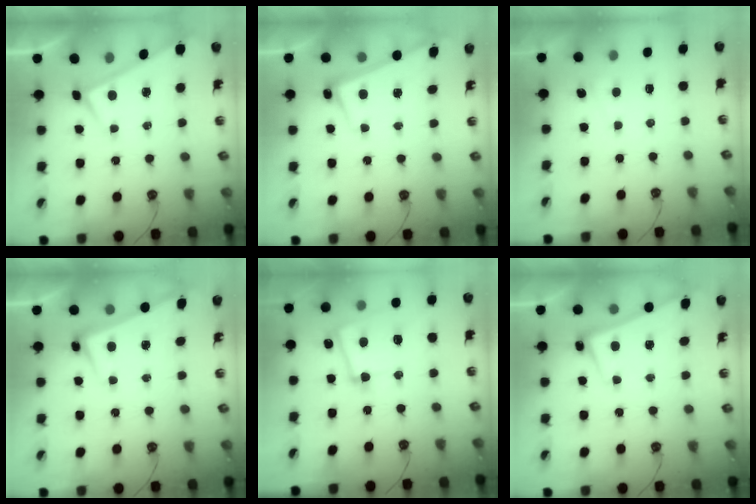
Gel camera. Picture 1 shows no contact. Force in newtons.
{"total": 2.9, "press": 2.9, "slide": 0.4}
{"total": 2.6, "press": 2.6, "slide": 0.1}
{"total": 2.7, "press": 2.6, "slide": 0.7}
{"total": 12.1, "press": 11.9, "slide": 2.2}
{"total": 2.6, "press": 2.4, "slide": 0.9}